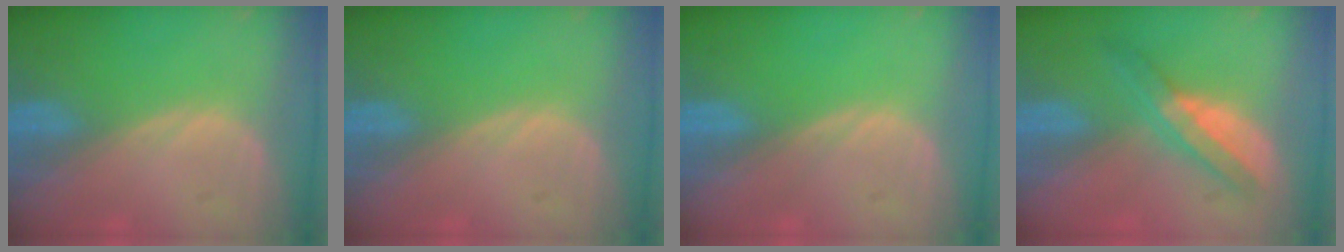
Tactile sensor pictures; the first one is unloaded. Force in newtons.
{"total": 0.0}
{"total": 0.0}
{"total": 5.6, "press": 5.3, "slide": 2.0}